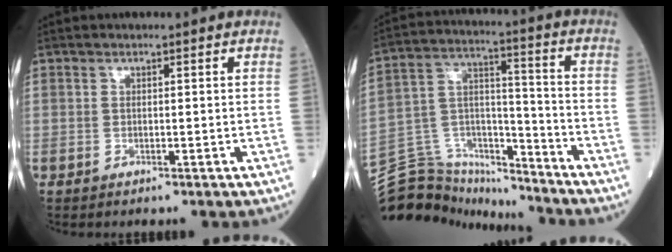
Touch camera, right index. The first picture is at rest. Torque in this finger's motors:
{"motor_torque": [-0.61, -1.18, -0.35, -0.21]}